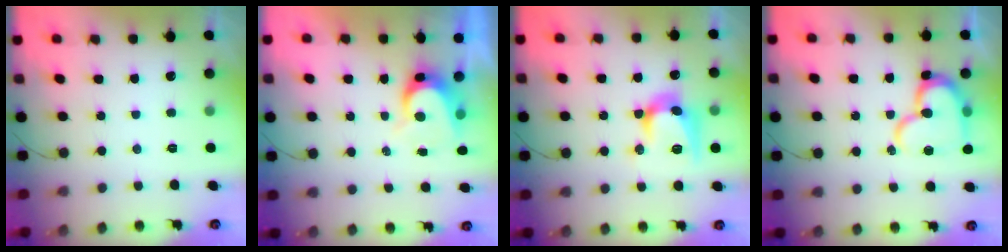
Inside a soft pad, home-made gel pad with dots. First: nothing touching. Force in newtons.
{"total": 7.1, "press": 7.1, "slide": 0.7}
{"total": 13.5, "press": 13.5, "slide": 0.7}
{"total": 16.5, "press": 16.4, "slide": 1.5}